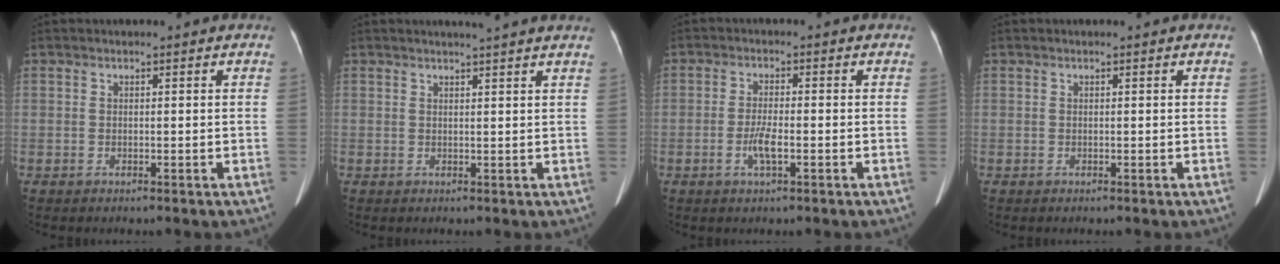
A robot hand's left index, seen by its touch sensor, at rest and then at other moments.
{"total": 4.9, "force": [4.3, -0.6, 2.1], "torque": [-0.029, 0.010, 0.045]}
{"total": 3.4, "force": [-1.2, 0.6, 3.1], "torque": [-0.066, -0.001, -0.024]}
{"total": 0.0}